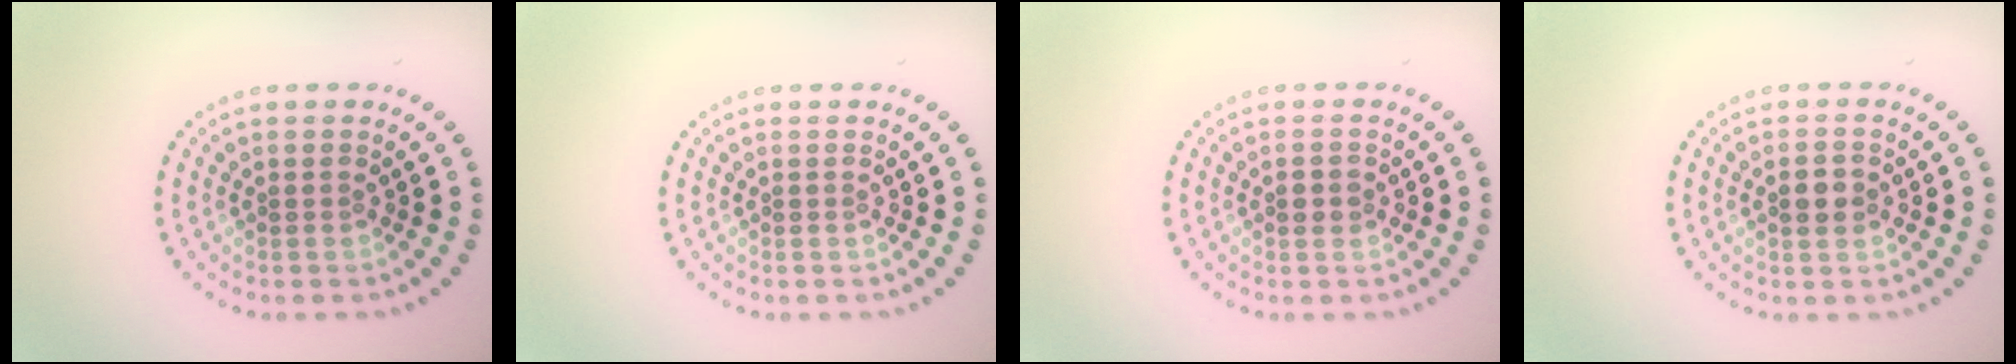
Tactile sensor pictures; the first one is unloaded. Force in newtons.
{"total": 0.0}
{"total": 1.2, "press": 1.2, "slide": 0.2}
{"total": 2.4, "press": 2.4, "slide": 0.2}